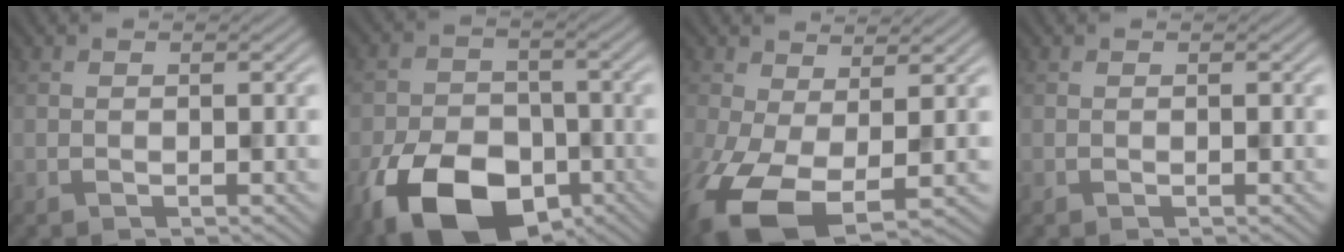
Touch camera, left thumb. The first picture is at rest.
{"total": 13.7, "force": [-7.4, 8.4, 7.9], "torque": [-0.166, -0.034, -0.129]}
{"total": 7.9, "force": [-2.0, 3.8, 6.7], "torque": [-0.156, -0.027, -0.027]}
{"total": 0.0}